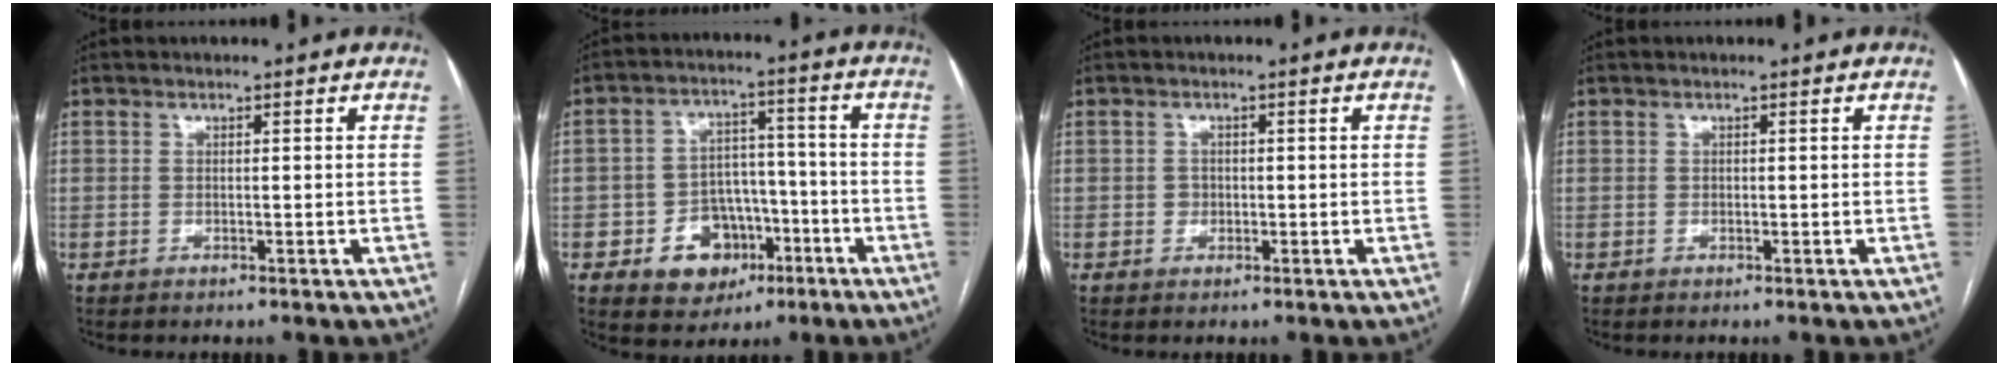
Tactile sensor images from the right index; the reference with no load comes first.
{"total": 9.4, "force": [-4.0, 7.3, 4.4], "torque": [-0.062, 0.024, -0.052]}
{"total": 1.3, "force": [-0.2, 1.2, 0.4], "torque": [-0.005, 0.004, -0.003]}
{"total": 0.0}